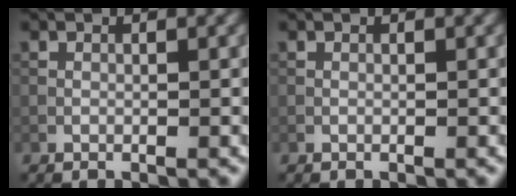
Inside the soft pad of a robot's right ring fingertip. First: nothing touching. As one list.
[{"total": 0.0}]